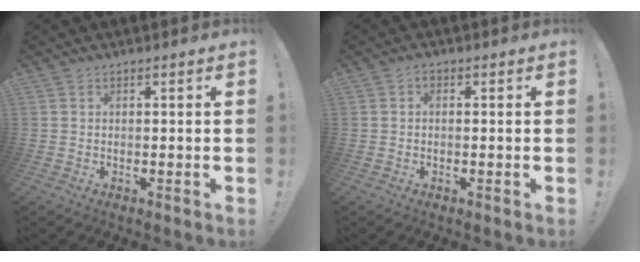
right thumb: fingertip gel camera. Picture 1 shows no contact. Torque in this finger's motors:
{"motor_torque": [-0.10, 0.13, 0.14, -0.03, -0.02]}